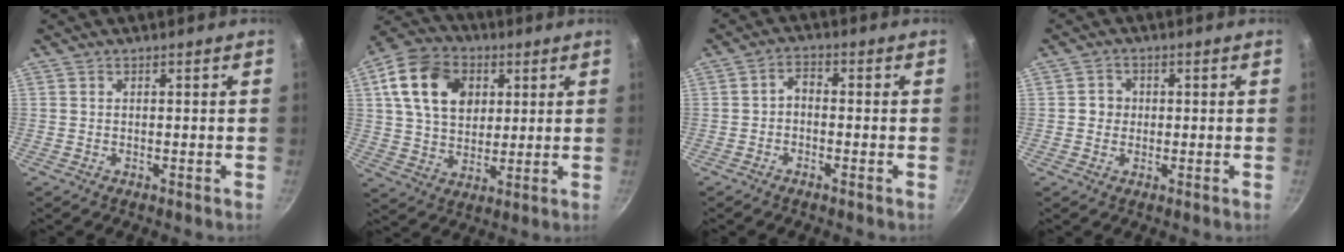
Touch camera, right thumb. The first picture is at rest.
{"total": 16.2, "force": [5.0, 12.0, 9.7], "torque": [-0.150, 0.001, 0.080]}
{"total": 2.7, "force": [-0.9, 1.5, 2.1], "torque": [-0.041, 0.020, -0.020]}
{"total": 2.7, "force": [0.0, 2.6, 0.8], "torque": [0.005, 0.005, -0.005]}